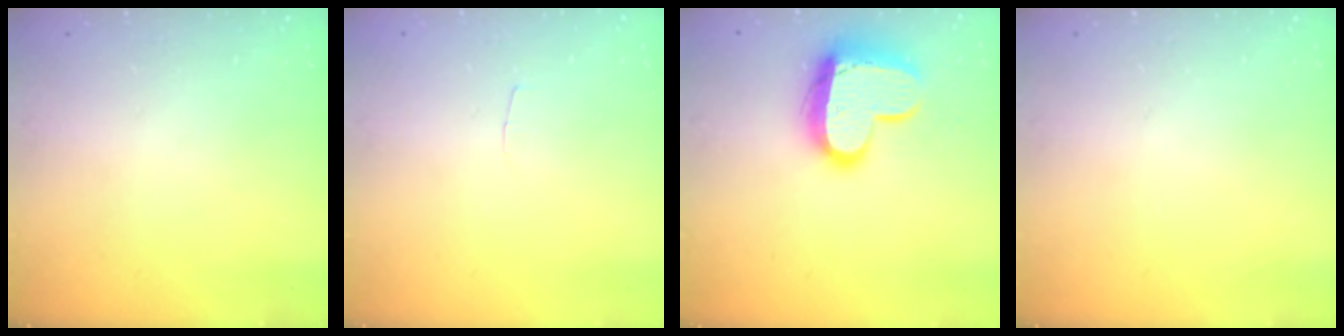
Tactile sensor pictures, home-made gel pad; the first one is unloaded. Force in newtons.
{"total": 2.0, "press": 2.0, "slide": 0.2}
{"total": 15.3, "press": 15.2, "slide": 1.2}
{"total": 0.0}